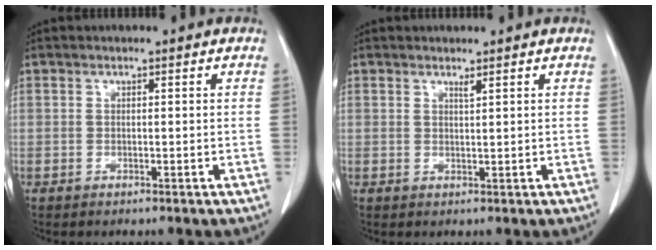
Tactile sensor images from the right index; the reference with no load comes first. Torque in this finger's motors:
{"motor_torque": [0.01, 0.01, 0.00, 0.00]}